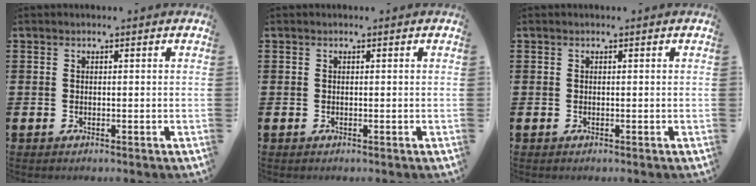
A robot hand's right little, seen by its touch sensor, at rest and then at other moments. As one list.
[{"total": 0.0}, {"total": 0.0}]